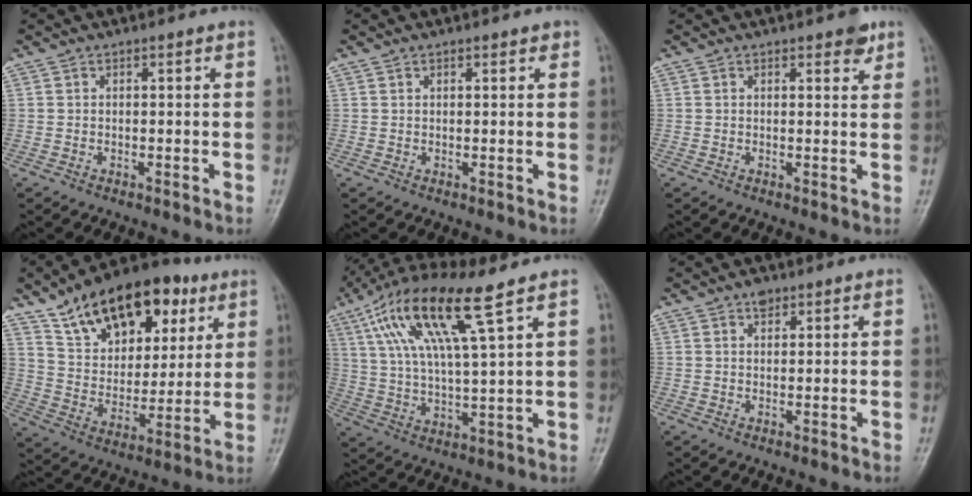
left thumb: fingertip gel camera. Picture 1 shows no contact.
{"total": 1.1, "force": [0.8, 0.5, 0.5], "torque": [0.000, -0.002, 0.005]}
{"total": 2.7, "force": [1.7, 1.2, 1.7], "torque": [-0.010, -0.007, 0.019]}
{"total": 22.6, "force": [12.1, 13.1, 13.9], "torque": [-0.184, -0.020, 0.205]}
{"total": 16.0, "force": [7.9, 3.0, 13.5], "torque": [-0.276, -0.010, 0.151]}
{"total": 1.9, "force": [1.2, 1.2, 0.8], "torque": [0.001, -0.003, 0.013]}